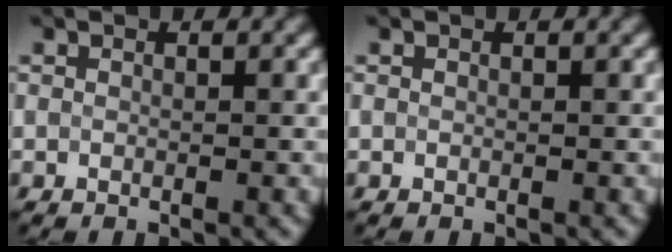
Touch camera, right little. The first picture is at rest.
{"total": 0.0}